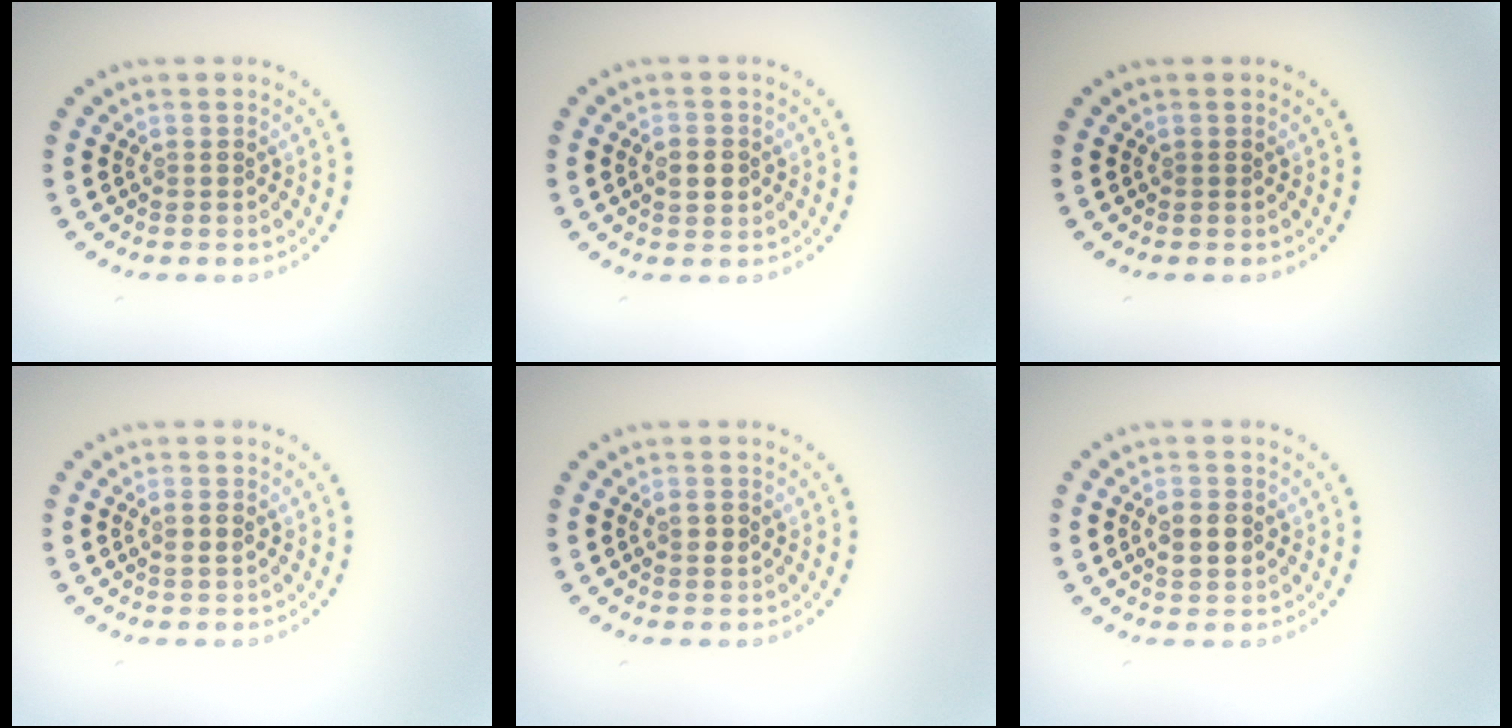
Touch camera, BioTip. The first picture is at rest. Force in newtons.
{"total": 2.3, "press": 2.3, "slide": 0.1}
{"total": 0.0}
{"total": 1.1, "press": 1.0, "slide": 0.4}
{"total": 1.0, "press": 1.0, "slide": 0.2}
{"total": 2.6, "press": 2.6, "slide": 0.1}